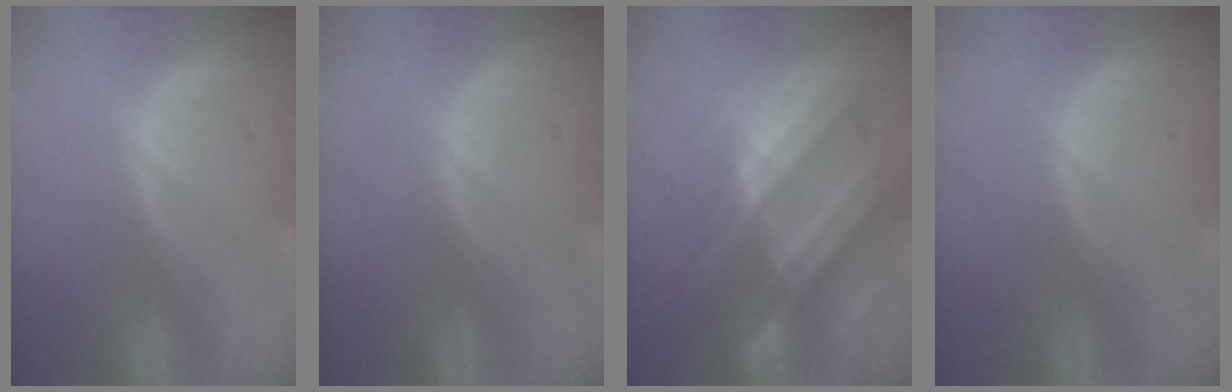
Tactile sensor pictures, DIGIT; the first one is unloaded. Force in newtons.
{"total": 0.0}
{"total": 10.8, "press": 9.6, "slide": 4.9}
{"total": 0.0}